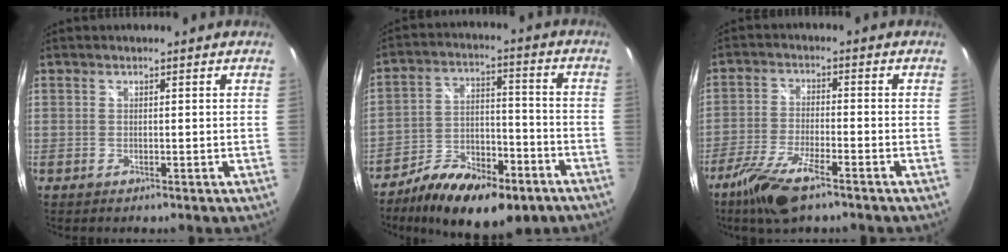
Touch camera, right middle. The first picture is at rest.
{"total": 18.7, "force": [-12.2, 8.1, 11.7], "torque": [-0.203, -0.012, -0.186]}
{"total": 10.2, "force": [-6.9, 2.3, 7.1], "torque": [-0.167, -0.023, -0.134]}